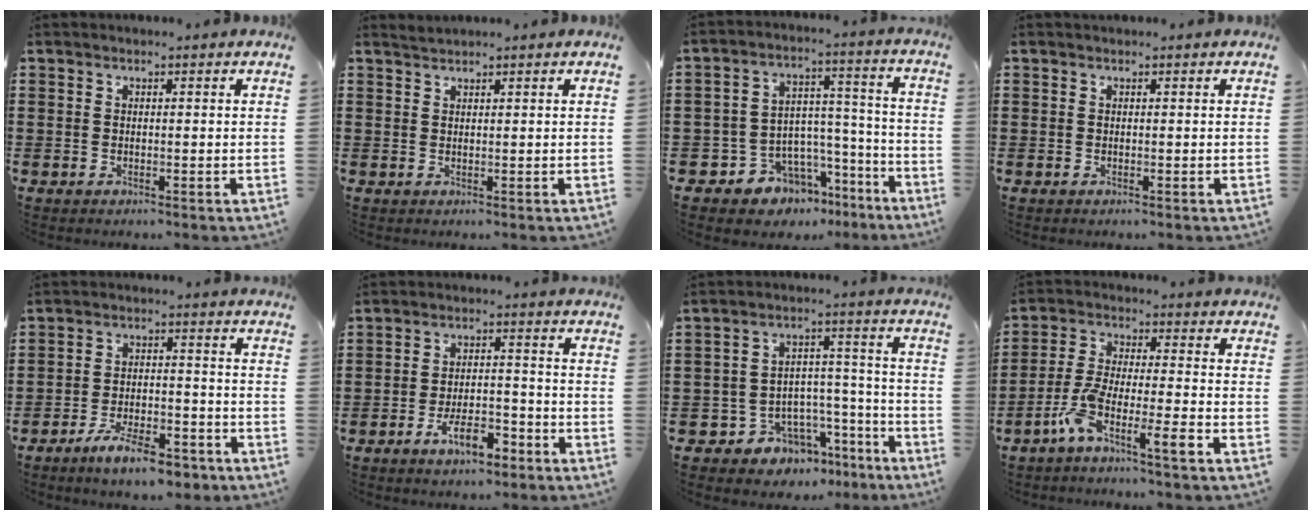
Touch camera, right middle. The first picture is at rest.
{"total": 1.0, "force": [1.0, -0.1, 0.1], "torque": [-0.004, -0.002, 0.021]}
{"total": 7.6, "force": [-5.8, 4.8, 0.7], "torque": [-0.023, 0.022, -0.105]}
{"total": 0.0}
{"total": 7.4, "force": [-5.9, 1.6, 4.1], "torque": [-0.072, 0.006, -0.108]}
{"total": 6.3, "force": [-4.0, 2.3, 4.3], "torque": [-0.080, 0.008, -0.076]}
{"total": 7.0, "force": [-5.7, 4.1, 0.7], "torque": [-0.014, 0.028, -0.104]}
{"total": 6.9, "force": [-4.9, 0.4, 4.9], "torque": [-0.108, -0.007, -0.095]}